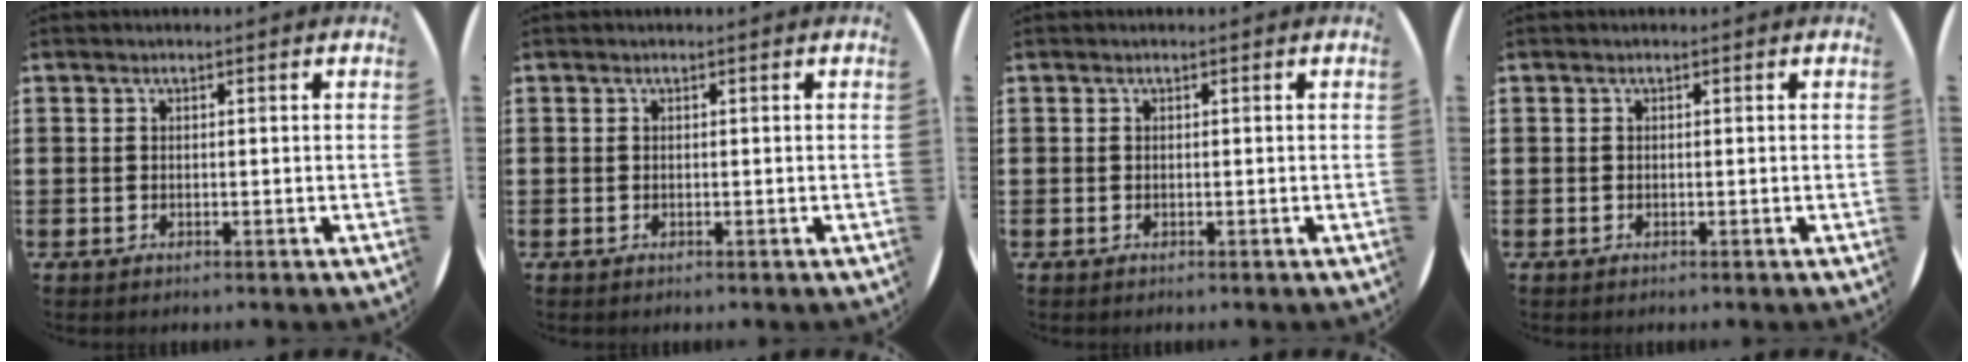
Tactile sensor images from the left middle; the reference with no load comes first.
{"total": 0.0}
{"total": 0.0}
{"total": 0.0}